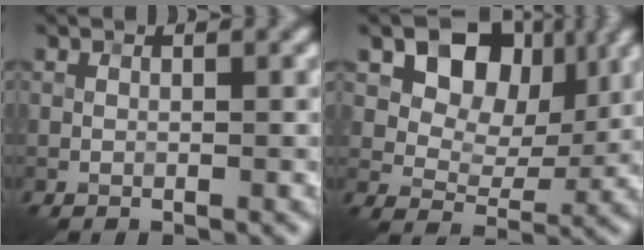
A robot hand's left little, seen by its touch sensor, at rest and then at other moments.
{"total": 8.7, "force": [3.6, 6.1, 5.0], "torque": [-0.073, -0.003, 0.046]}